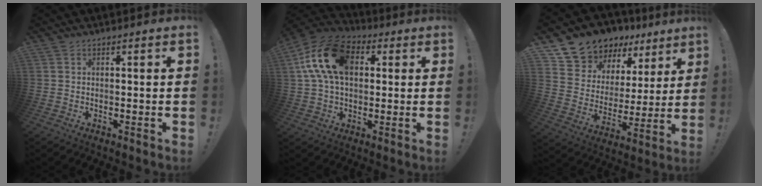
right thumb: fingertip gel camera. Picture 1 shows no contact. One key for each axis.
{"total": 18.1, "fx": 4.3, "fy": 11.8, "fz": 13.0, "tx": -0.234, "ty": 0.005, "tz": 0.077}
{"total": 10.2, "fx": 8.7, "fy": 5.3, "fz": 0.8, "tx": -0.029, "ty": -0.083, "tz": 0.168}